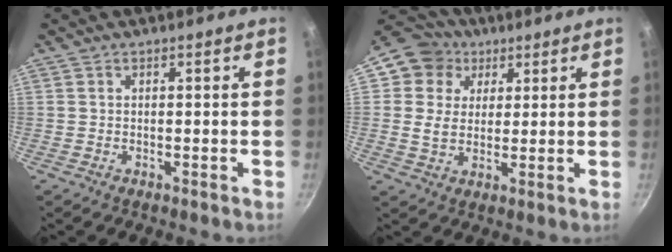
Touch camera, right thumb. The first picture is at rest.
{"total": 9.6, "force": [4.0, 8.2, 2.9], "torque": [-0.023, 0.003, 0.052]}